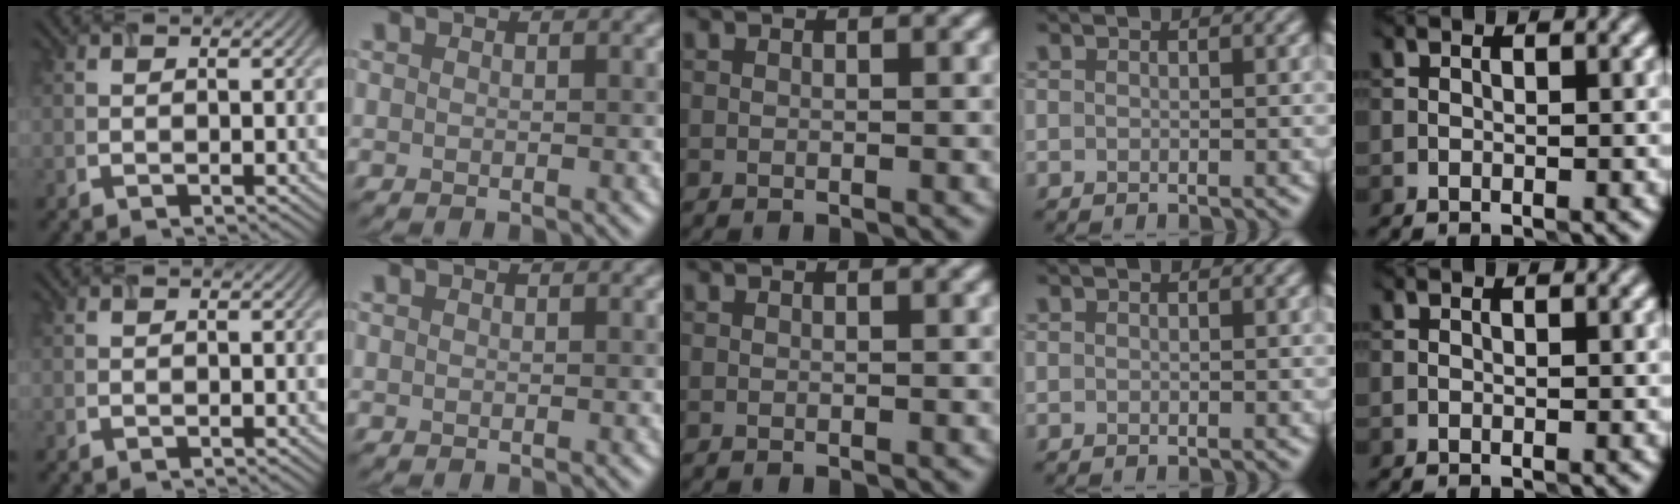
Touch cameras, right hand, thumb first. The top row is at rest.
{}